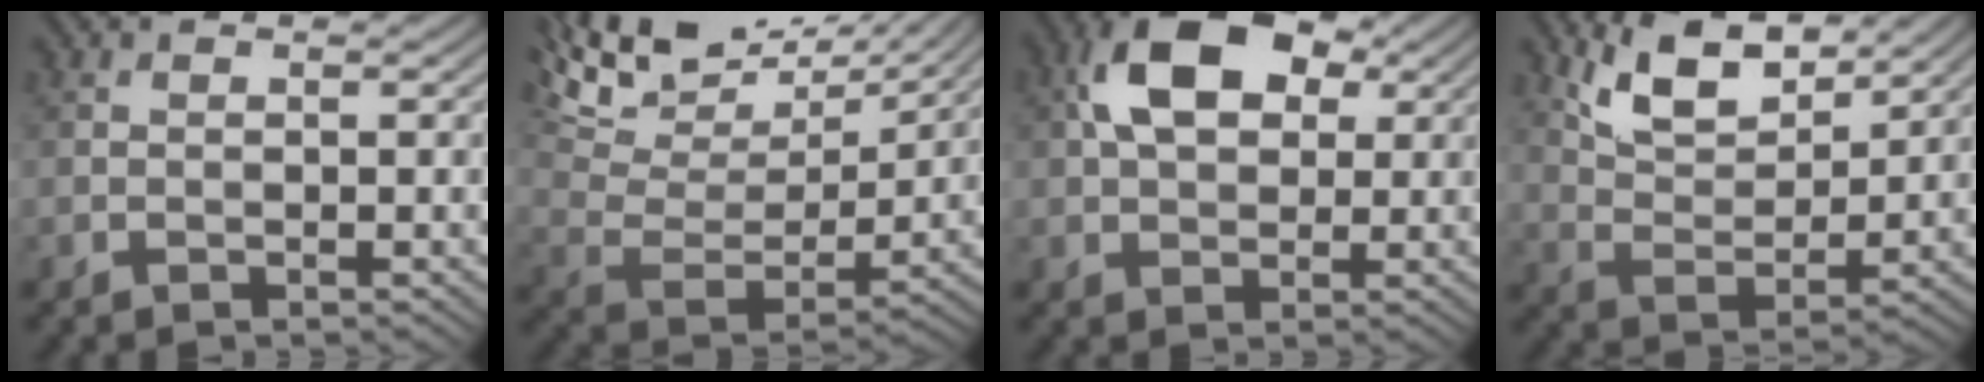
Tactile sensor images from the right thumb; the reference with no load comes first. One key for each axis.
{"total": 17.6, "fx": 13.7, "fy": 5.7, "fz": 9.4, "tx": -0.234, "ty": 0.032, "tz": 0.194}
{"total": 10.2, "fx": 3.1, "fy": 6.4, "fz": 7.3, "tx": -0.148, "ty": 0.021, "tz": 0.049}
{"total": 8.2, "fx": 6.0, "fy": 2.9, "fz": 4.8, "tx": -0.105, "ty": 0.001, "tz": 0.118}